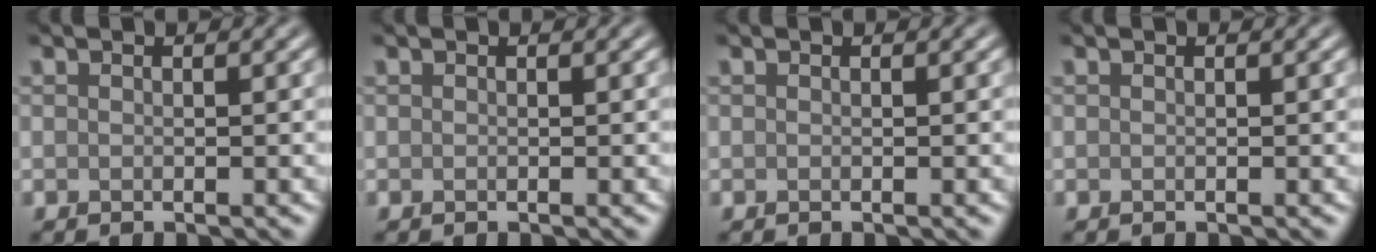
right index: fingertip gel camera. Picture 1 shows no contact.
{"total": 0.0}
{"total": 0.0}
{"total": 0.0}